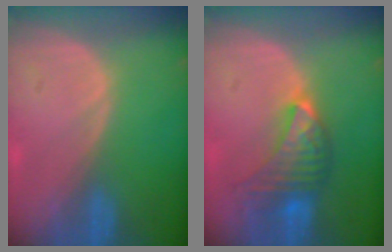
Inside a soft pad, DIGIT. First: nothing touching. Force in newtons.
{"total": 7.0, "press": 6.9, "slide": 1.1}